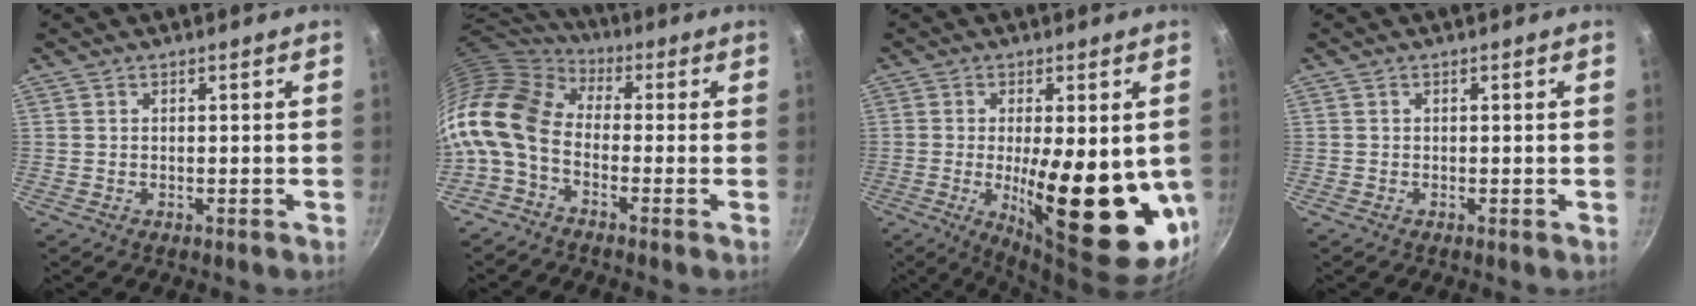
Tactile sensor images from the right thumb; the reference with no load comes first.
{"total": 14.1, "force": [-1.9, 9.2, 10.5], "torque": [-0.197, 0.029, -0.061]}
{"total": 20.3, "force": [-2.2, 6.9, 18.9], "torque": [-0.268, -0.024, -0.021]}
{"total": 0.0}